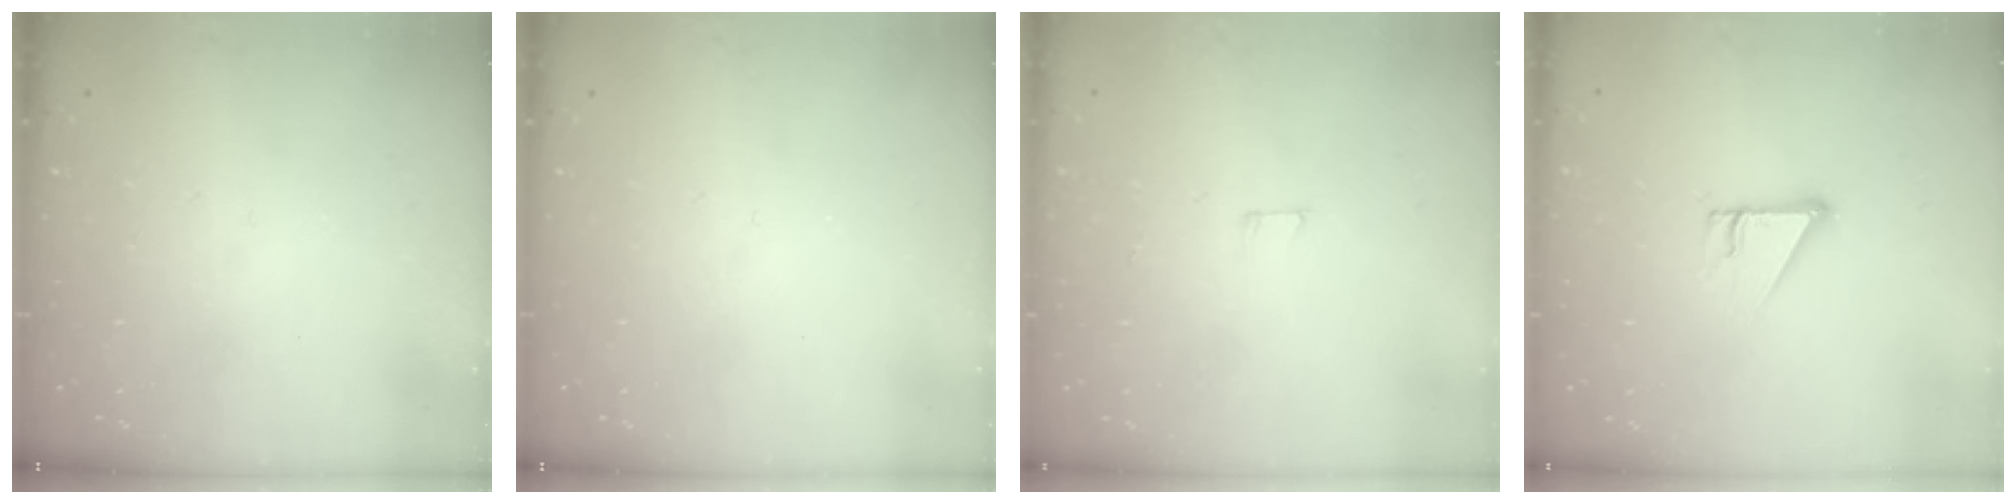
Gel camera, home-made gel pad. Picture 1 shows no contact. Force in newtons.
{"total": 0.0}
{"total": 2.5, "press": 2.5, "slide": 0.2}
{"total": 3.1, "press": 3.1, "slide": 0.1}